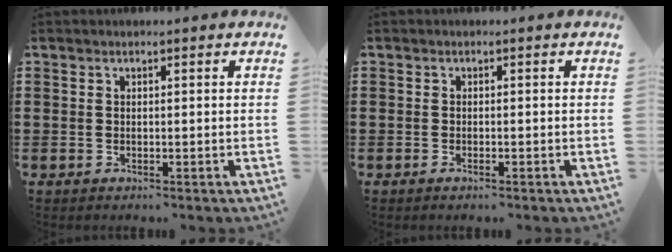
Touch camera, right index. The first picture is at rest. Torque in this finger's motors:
{"motor_torque": [0.25, 0.81, 0.03, -0.01]}